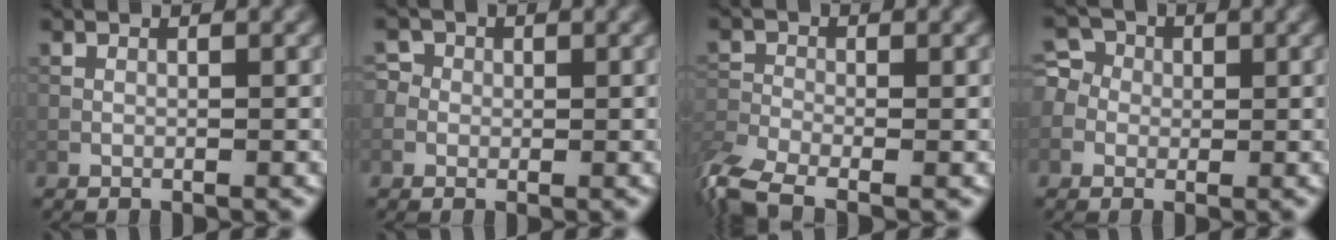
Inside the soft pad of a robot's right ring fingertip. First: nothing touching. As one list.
[{"total": 3.1, "force": [0.5, 2.9, 1.0], "torque": [-0.003, 0.018, -0.013]}, {"total": 6.3, "force": [-4.6, 2.3, 3.6], "torque": [-0.081, -0.023, -0.104]}, {"total": 4.7, "force": [-0.1, 4.4, 1.5], "torque": [-0.019, 0.027, -0.028]}]